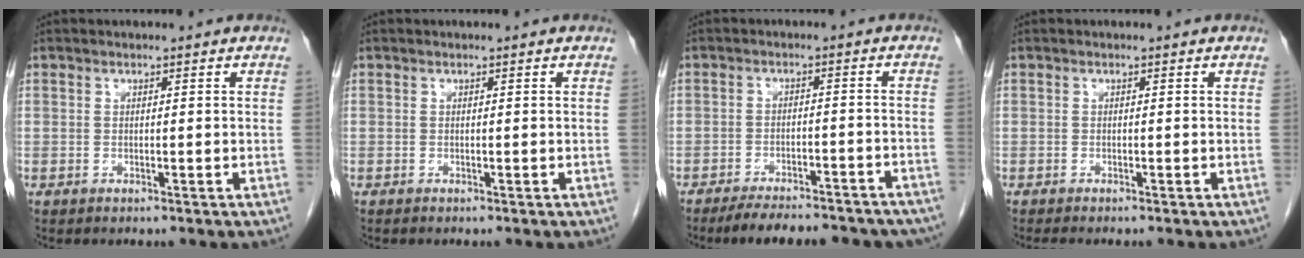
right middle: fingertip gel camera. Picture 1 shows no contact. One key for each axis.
{"total": 0.0}
{"total": 16.7, "fx": -14.9, "fy": 4.0, "fz": 6.5, "tx": -0.078, "ty": 0.005, "tz": -0.184}
{"total": 1.8, "fx": -1.6, "fy": 0.2, "fz": 0.9, "tx": -0.013, "ty": -0.004, "tz": -0.019}